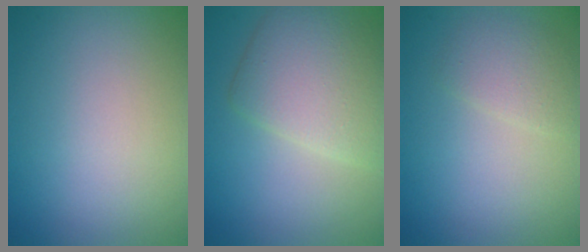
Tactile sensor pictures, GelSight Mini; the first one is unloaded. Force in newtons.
{"total": 5.5, "press": 5.5, "slide": 0.2}
{"total": 2.0, "press": 2.0, "slide": 0.1}